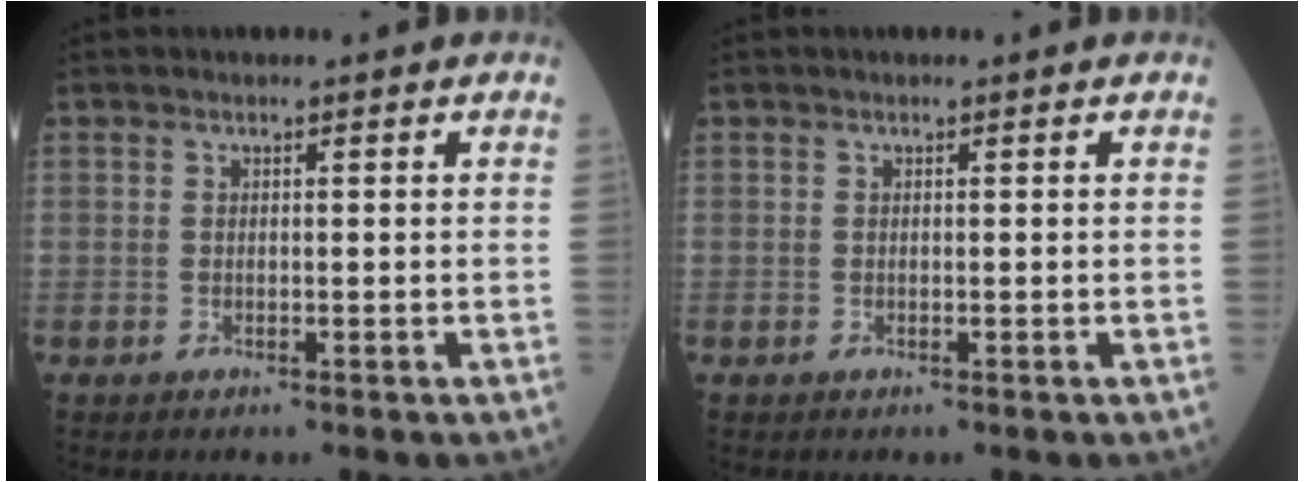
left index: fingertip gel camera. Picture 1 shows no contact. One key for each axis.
{"total": 0.0}